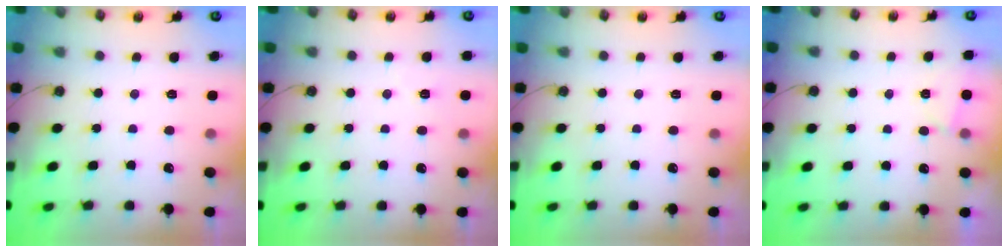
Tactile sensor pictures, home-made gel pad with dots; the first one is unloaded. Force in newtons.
{"total": 4.1, "press": 4.0, "slide": 0.8}
{"total": 0.0}
{"total": 1.7, "press": 1.7, "slide": 0.3}